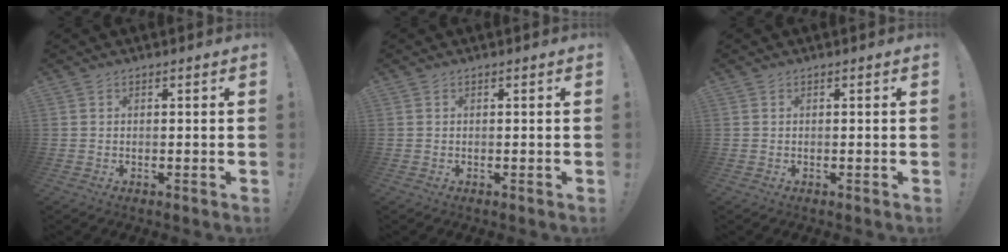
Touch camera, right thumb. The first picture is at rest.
{"total": 0.0}
{"total": 0.0}